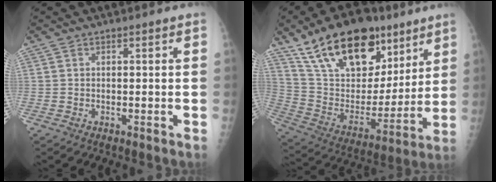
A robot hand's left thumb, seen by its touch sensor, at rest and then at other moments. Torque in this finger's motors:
{"motor_torque": [1.73, 1.42, 1.46, -1.32, 0.13]}